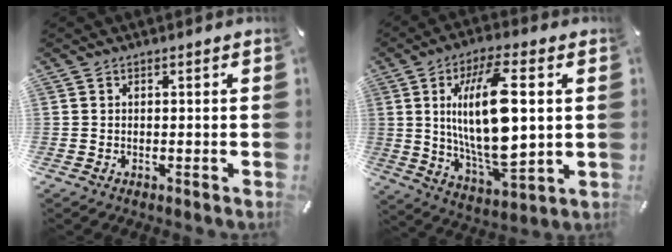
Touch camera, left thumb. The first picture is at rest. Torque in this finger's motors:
{"motor_torque": [2.51, 2.51, 1.48, -1.04, 0.59]}